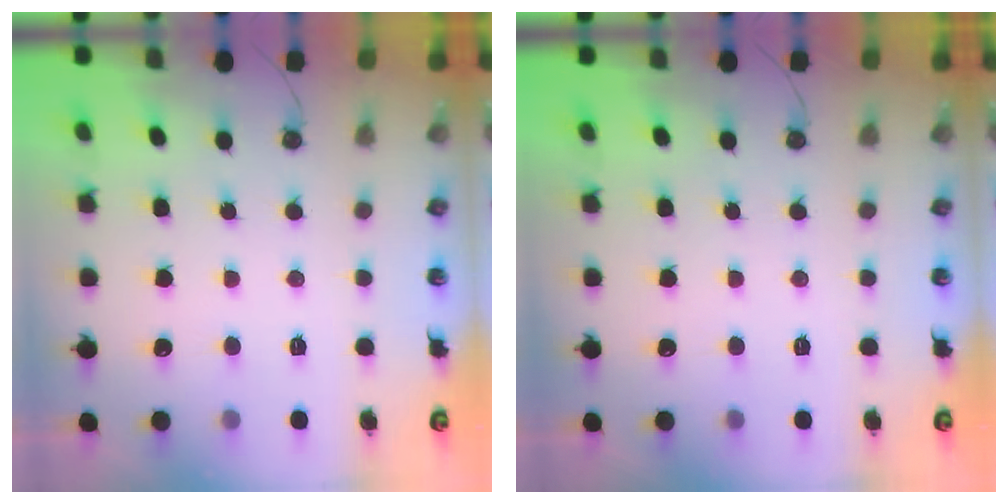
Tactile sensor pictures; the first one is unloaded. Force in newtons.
{"total": 0.0}